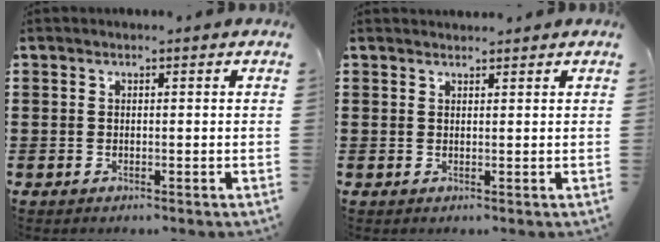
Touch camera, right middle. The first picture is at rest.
{"total": 1.2, "force": [1.2, 0.0, -0.1], "torque": [-0.002, -0.003, 0.023]}